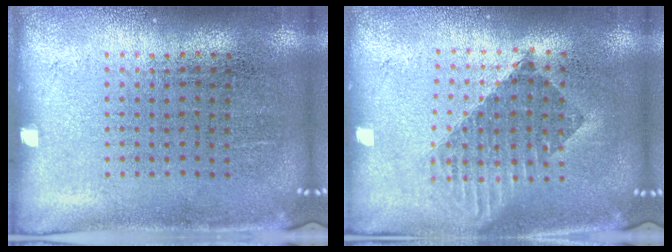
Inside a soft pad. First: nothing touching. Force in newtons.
{"total": 1.5, "press": 1.3, "slide": 0.8}